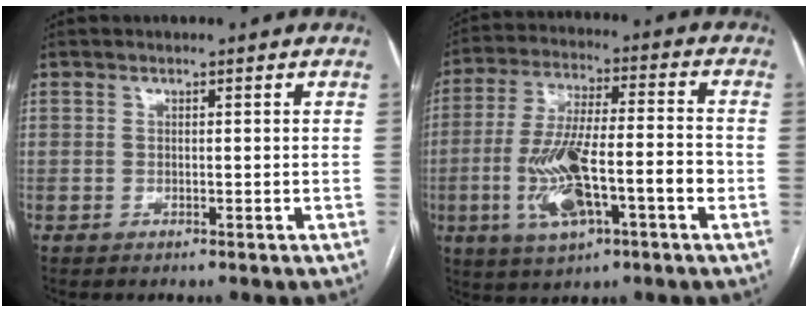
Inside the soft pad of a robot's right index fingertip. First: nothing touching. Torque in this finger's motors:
{"motor_torque": [0.61, -0.20, 0.66, 0.21]}